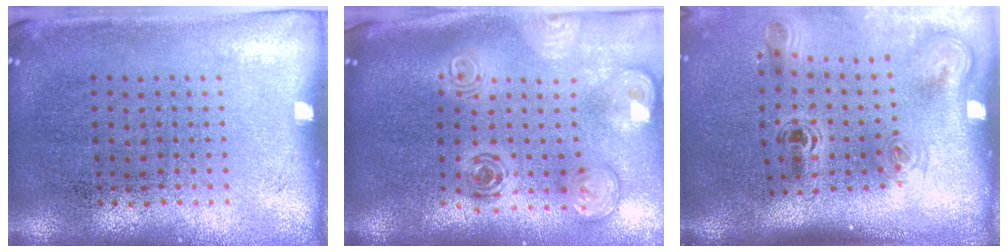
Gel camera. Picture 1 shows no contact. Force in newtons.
{"total": 2.5, "press": 1.9, "slide": 1.6}
{"total": 2.4, "press": 1.6, "slide": 1.8}